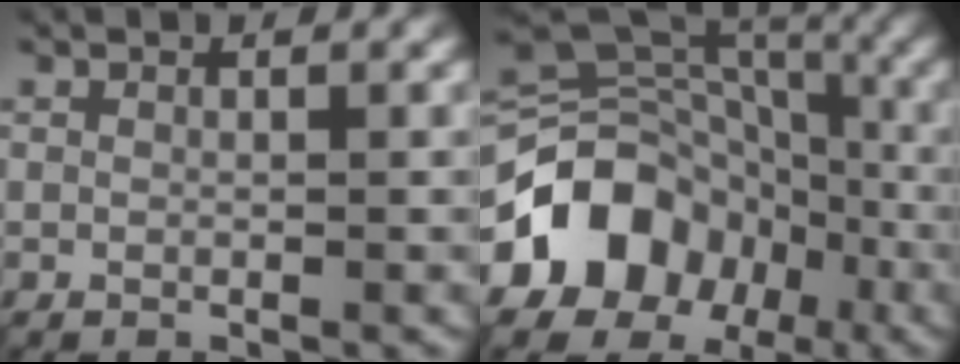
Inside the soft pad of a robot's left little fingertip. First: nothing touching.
{"total": 13.2, "force": [-5.5, 10.6, 5.7], "torque": [-0.114, 0.004, -0.117]}